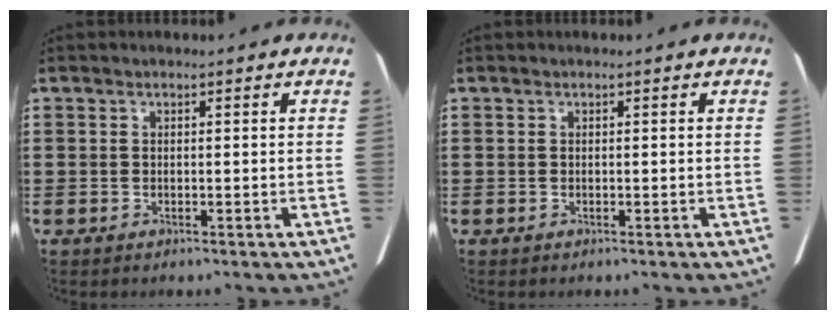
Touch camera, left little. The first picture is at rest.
{"total": 0.0}